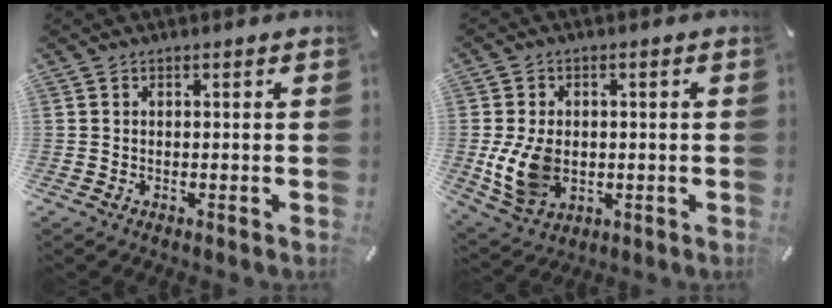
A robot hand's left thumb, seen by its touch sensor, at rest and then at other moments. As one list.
[{"total": 10.0, "force": [-1.0, 7.5, 6.6], "torque": [-0.140, 0.000, -0.016]}]